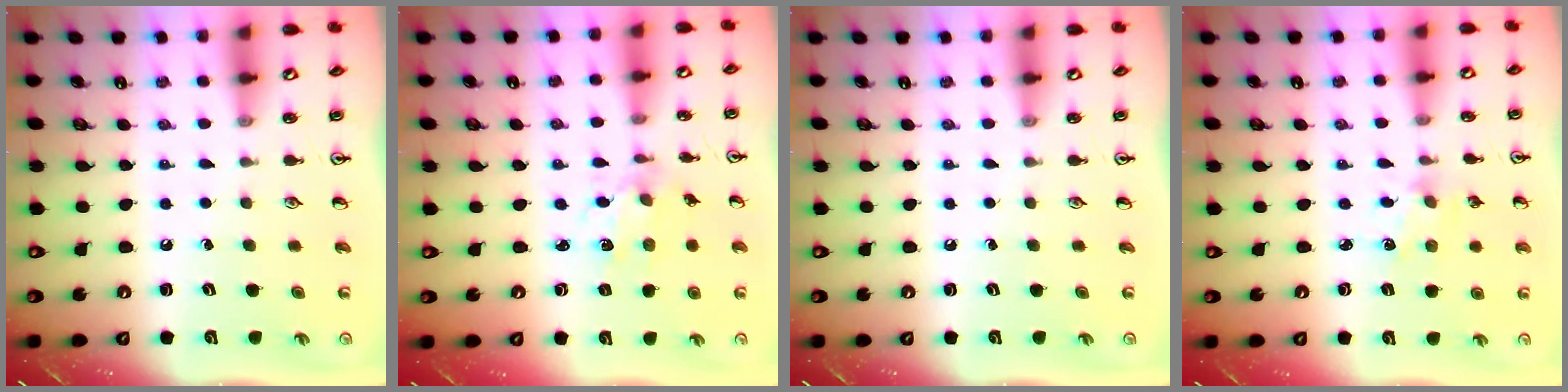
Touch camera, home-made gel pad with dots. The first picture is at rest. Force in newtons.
{"total": 2.9, "press": 2.9, "slide": 0.2}
{"total": 0.0}
{"total": 1.8, "press": 1.7, "slide": 0.4}